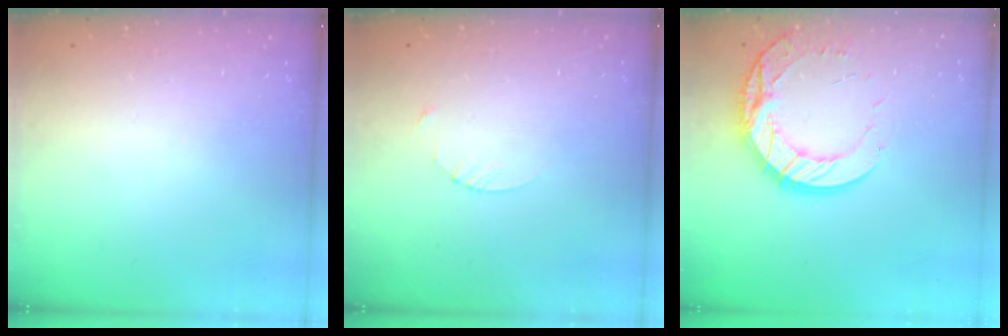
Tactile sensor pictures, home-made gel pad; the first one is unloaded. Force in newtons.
{"total": 2.7, "press": 2.7, "slide": 0.3}
{"total": 15.4, "press": 15.3, "slide": 1.3}